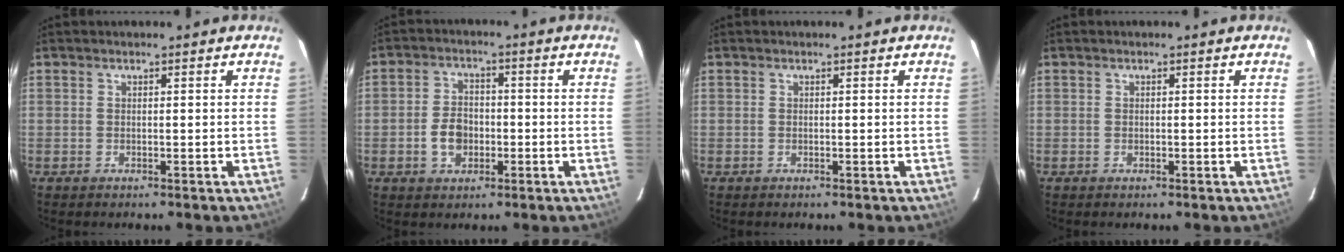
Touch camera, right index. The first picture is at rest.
{"total": 5.7, "force": [-1.6, 4.3, 3.4], "torque": [-0.071, 0.011, -0.023]}
{"total": 0.0}
{"total": 0.0}